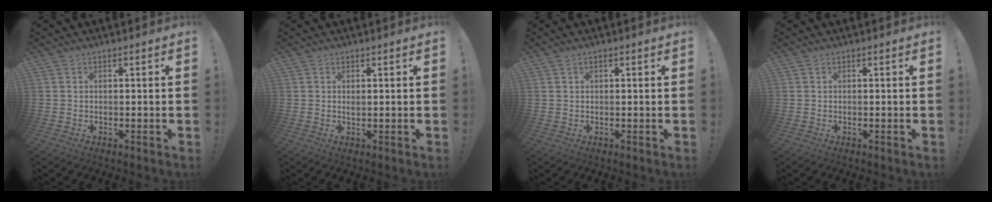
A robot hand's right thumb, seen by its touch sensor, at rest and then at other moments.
{"total": 0.8, "force": [0.4, 0.4, 0.5], "torque": [-0.005, -0.001, 0.006]}
{"total": 0.7, "force": [0.3, 0.6, 0.3], "torque": [0.000, 0.000, 0.004]}
{"total": 0.0}